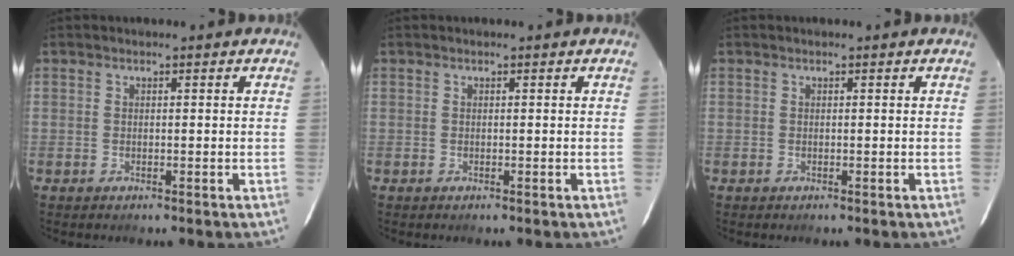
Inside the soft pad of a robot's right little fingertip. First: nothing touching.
{"total": 0.0}
{"total": 0.0}